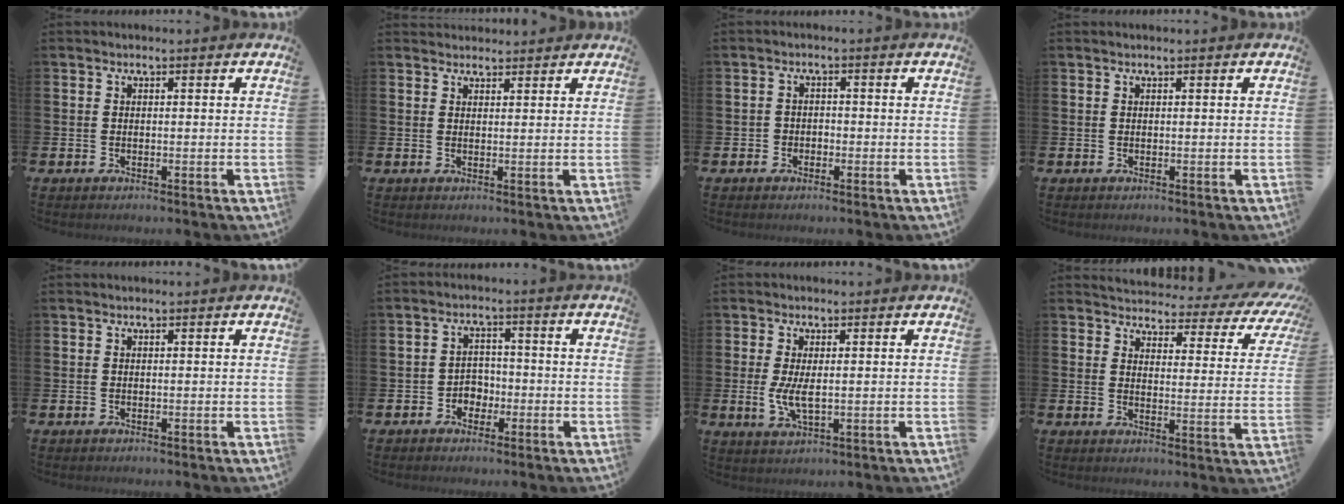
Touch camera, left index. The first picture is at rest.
{"total": 1.9, "force": [1.8, 0.6, -0.2], "torque": [0.007, -0.006, 0.033]}
{"total": 1.6, "force": [-0.9, 1.3, 0.2], "torque": [-0.006, 0.003, -0.022]}
{"total": 0.0}
{"total": 0.0}
{"total": 2.8, "force": [-1.5, 2.3, 0.7], "torque": [-0.021, 0.007, -0.036]}
{"total": 3.6, "force": [0.4, 1.5, 3.3], "torque": [-0.064, 0.002, 0.007]}
{"total": 3.1, "force": [2.7, 1.3, 0.9], "torque": [-0.033, -0.032, 0.036]}